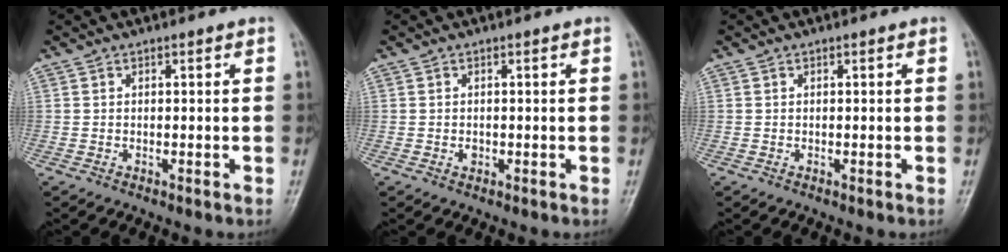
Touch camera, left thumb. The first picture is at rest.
{"total": 0.8, "force": [-0.1, 0.6, 0.5], "torque": [-0.005, 0.000, -0.001]}
{"total": 0.0}